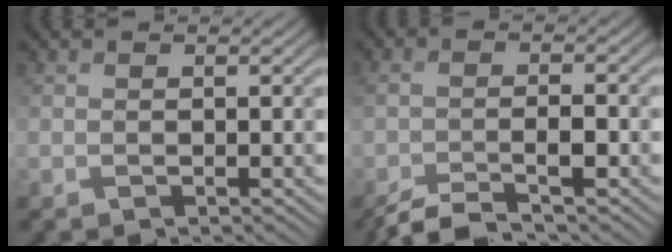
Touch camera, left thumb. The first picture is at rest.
{"total": 5.3, "force": [-3.8, 1.1, 3.6], "torque": [-0.062, -0.001, -0.075]}